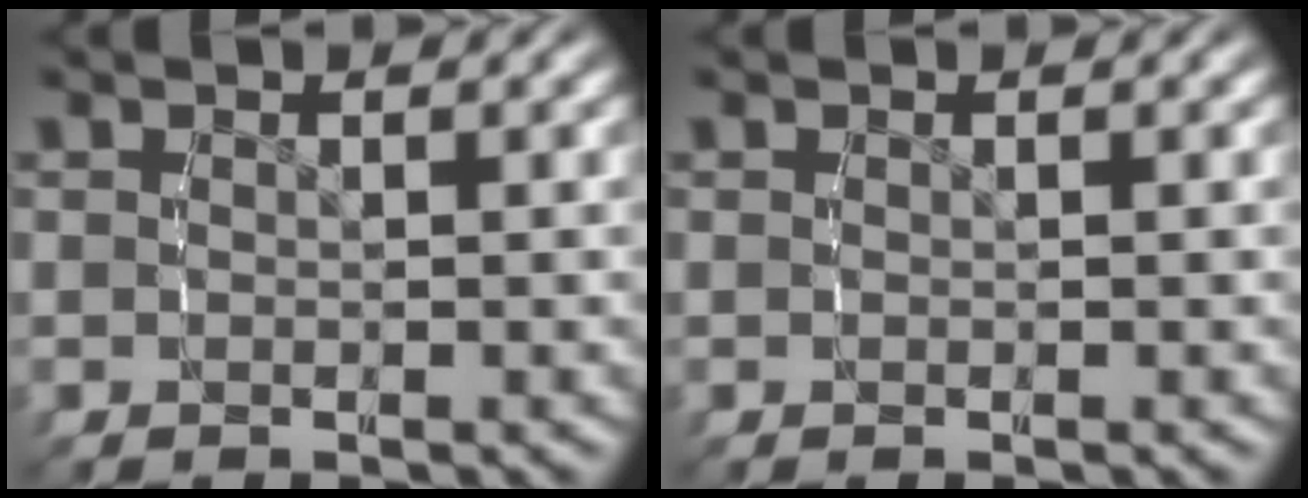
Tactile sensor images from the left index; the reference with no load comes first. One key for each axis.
{"total": 0.0}